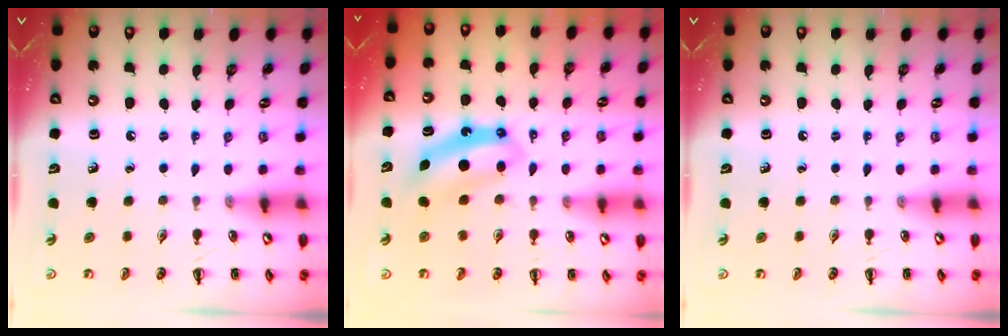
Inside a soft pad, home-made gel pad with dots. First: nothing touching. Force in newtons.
{"total": 6.9, "press": 6.8, "slide": 0.7}
{"total": 0.0}